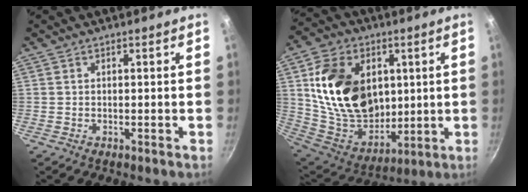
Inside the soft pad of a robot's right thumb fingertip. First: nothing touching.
{"total": 23.1, "force": [5.0, 16.9, 15.0], "torque": [-0.229, -0.020, 0.105]}